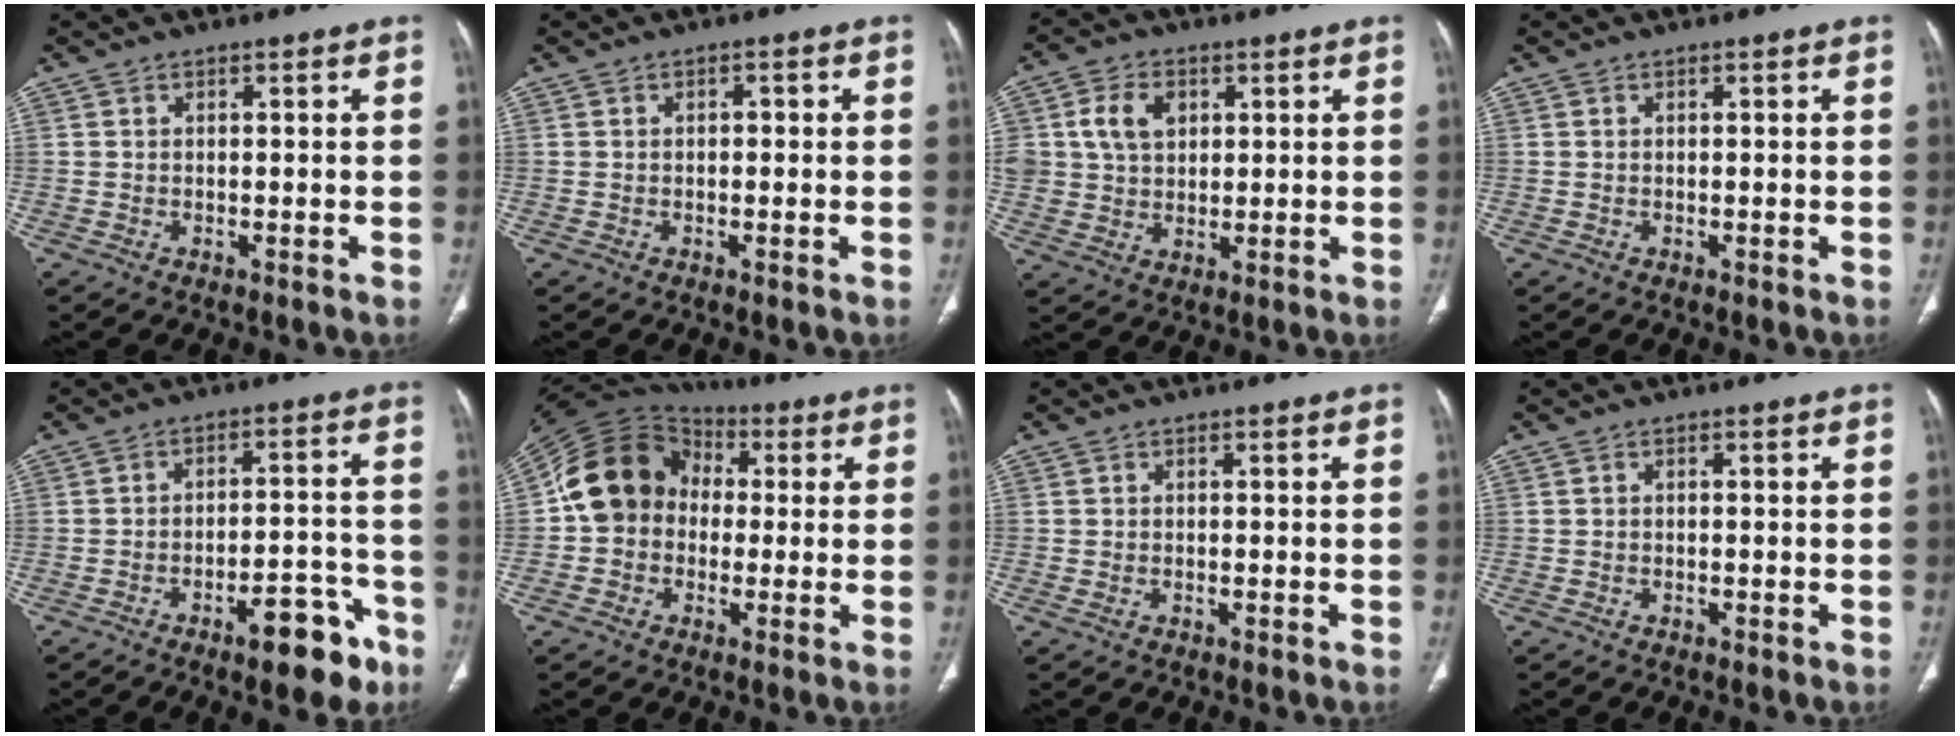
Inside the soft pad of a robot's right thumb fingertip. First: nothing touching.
{"total": 1.0, "force": [0.1, 0.7, 0.8], "torque": [-0.008, 0.003, -0.002]}
{"total": 8.0, "force": [2.4, 6.1, 4.6], "torque": [-0.066, -0.005, 0.050]}
{"total": 0.0}
{"total": 10.6, "force": [-6.4, 4.1, 7.3], "torque": [-0.078, 0.047, -0.087]}
{"total": 14.4, "force": [0.5, 12.2, 7.6], "torque": [-0.122, 0.033, -0.004]}
{"total": 0.7, "force": [-0.2, 0.5, 0.5], "torque": [-0.013, 0.002, -0.002]}
{"total": 0.0}